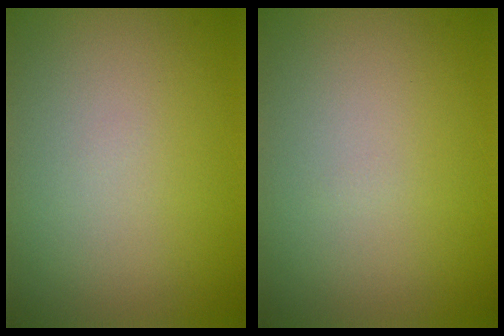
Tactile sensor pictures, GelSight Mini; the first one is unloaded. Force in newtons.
{"total": 0.0}